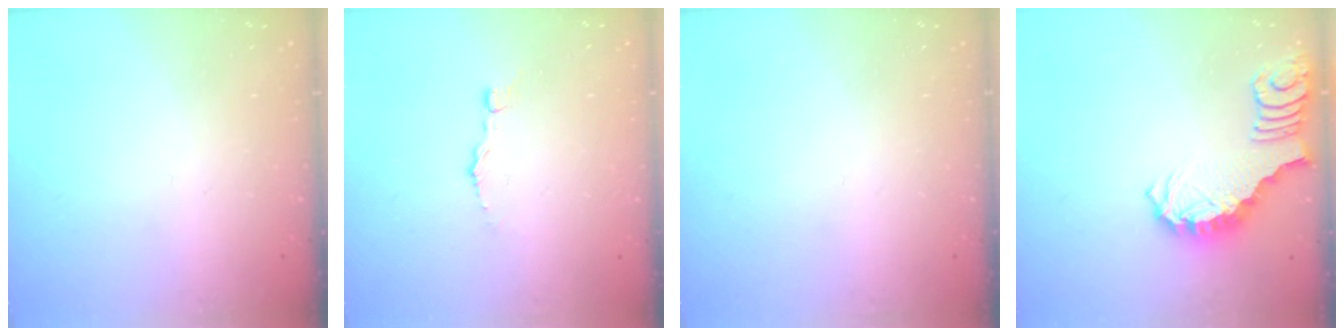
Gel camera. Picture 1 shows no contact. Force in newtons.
{"total": 3.3, "press": 3.3, "slide": 0.2}
{"total": 0.0}
{"total": 3.0, "press": 2.9, "slide": 0.5}